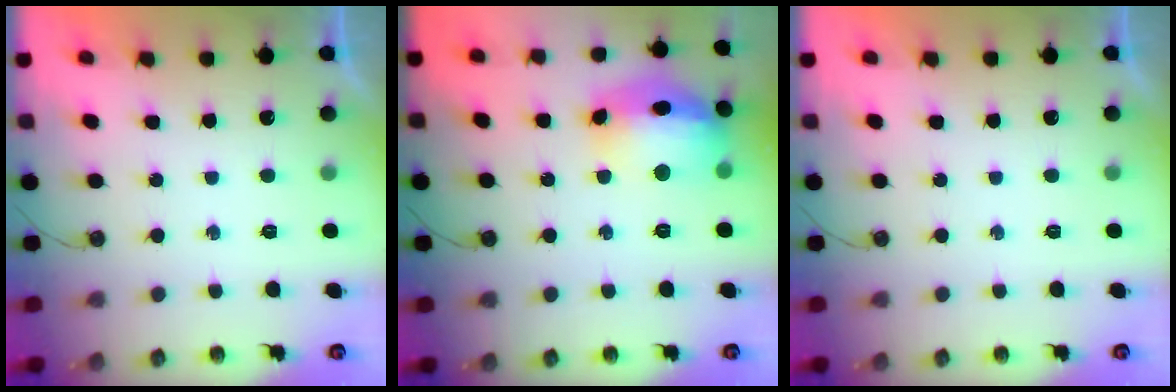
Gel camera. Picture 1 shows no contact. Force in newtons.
{"total": 19.3, "press": 18.5, "slide": 5.4}
{"total": 0.0}